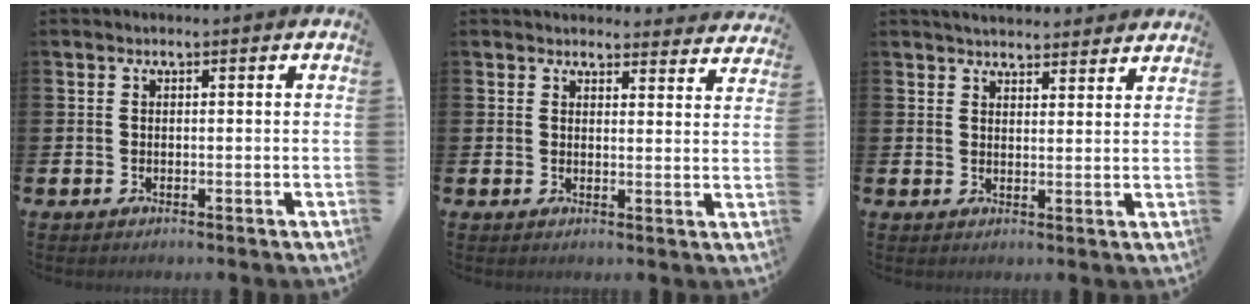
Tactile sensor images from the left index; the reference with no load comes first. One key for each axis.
{"total": 3.2, "fx": 3.2, "fy": 0.7, "fz": -0.1, "tx": 0.007, "ty": -0.022, "tz": 0.056}
{"total": 3.8, "fx": 3.8, "fy": 0.5, "fz": 0.3, "tx": -0.008, "ty": -0.020, "tz": 0.069}